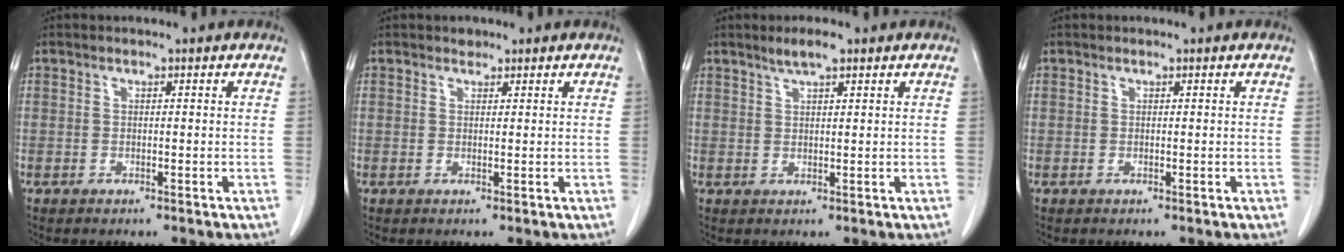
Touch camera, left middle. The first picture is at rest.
{"total": 0.8, "force": [0.7, 0.5, 0.0], "torque": [-0.004, -0.002, 0.008]}
{"total": 2.8, "force": [2.1, 0.3, 1.9], "torque": [-0.042, 0.004, 0.038]}
{"total": 0.0}